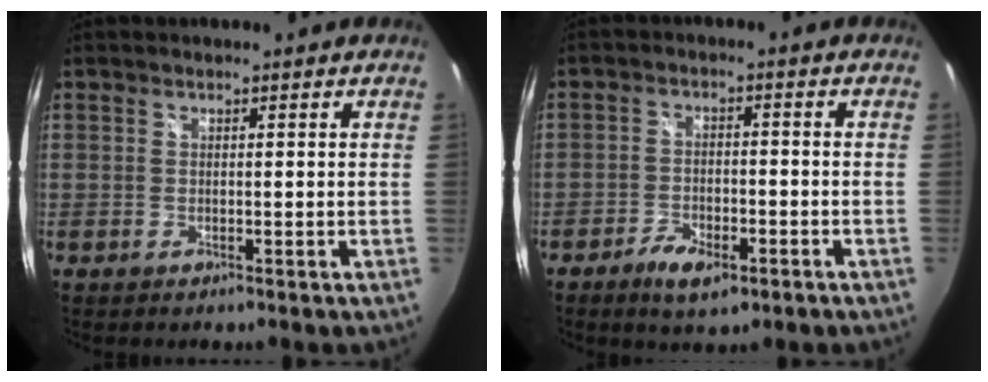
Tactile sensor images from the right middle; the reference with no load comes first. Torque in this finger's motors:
{"motor_torque": [0.06, 0.09, 0.12, 0.04]}